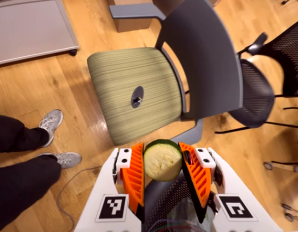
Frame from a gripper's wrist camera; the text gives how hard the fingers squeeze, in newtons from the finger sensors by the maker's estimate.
{"total": 9.2, "left": 9.4, "right": 8.9}